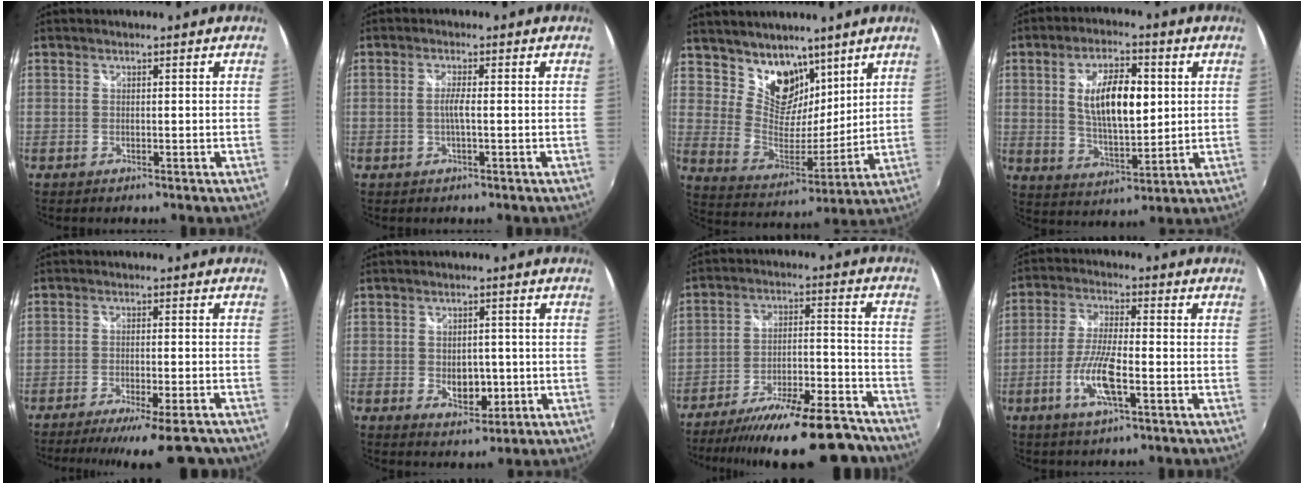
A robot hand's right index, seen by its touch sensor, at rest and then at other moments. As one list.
[{"total": 2.2, "force": [-0.4, 0.0, 2.2], "torque": [-0.043, 0.000, -0.010]}, {"total": 11.9, "force": [8.4, 7.3, 4.3], "torque": [-0.074, -0.008, 0.159]}, {"total": 12.2, "force": [2.3, 5.2, 10.8], "torque": [-0.194, 0.005, 0.046]}, {"total": 12.9, "force": [-10.7, 2.0, 6.9], "torque": [-0.135, -0.030, -0.155]}, {"total": 5.8, "force": [-1.0, 3.9, 4.1], "torque": [-0.068, -0.008, -0.011]}, {"total": 22.7, "force": [-19.5, 5.0, 10.6], "torque": [-0.180, -0.008, -0.273]}, {"total": 8.9, "force": [-3.3, 1.9, 8.0], "torque": [-0.167, -0.004, -0.067]}]